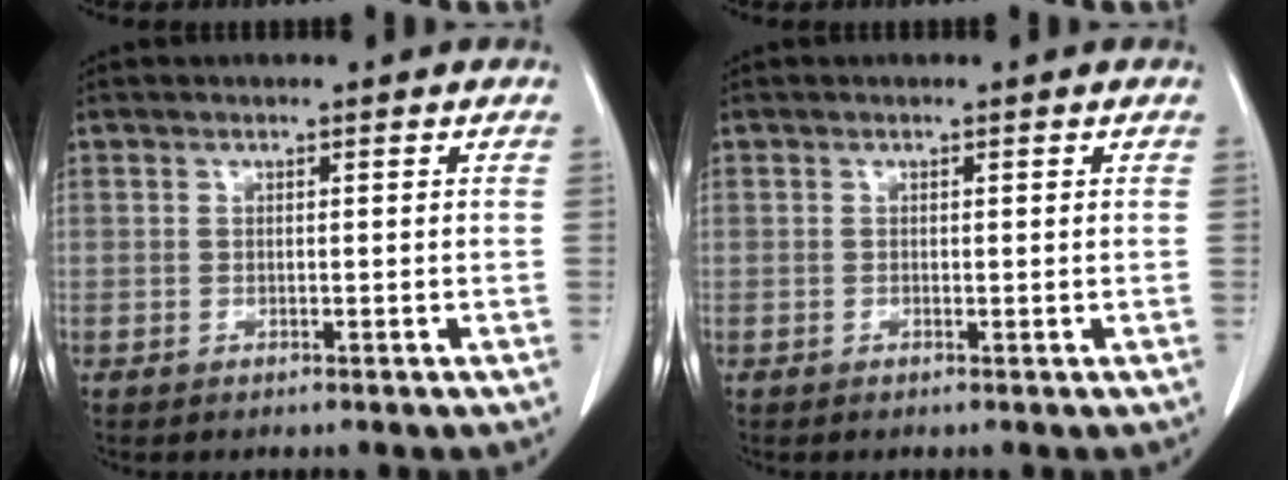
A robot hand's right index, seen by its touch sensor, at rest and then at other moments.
{"total": 0.0}